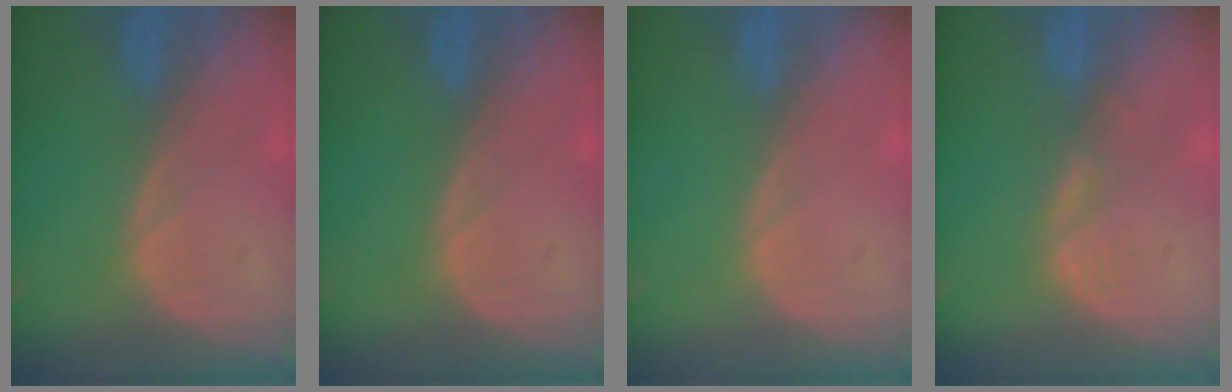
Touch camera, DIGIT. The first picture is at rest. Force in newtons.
{"total": 0.0}
{"total": 0.0}
{"total": 1.6, "press": 1.6, "slide": 0.2}